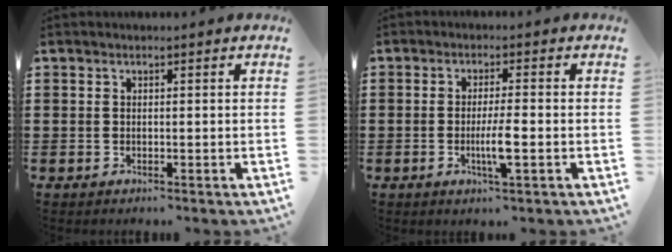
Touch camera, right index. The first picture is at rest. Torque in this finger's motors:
{"motor_torque": [1.83, 0.31, 0.42, 0.10]}